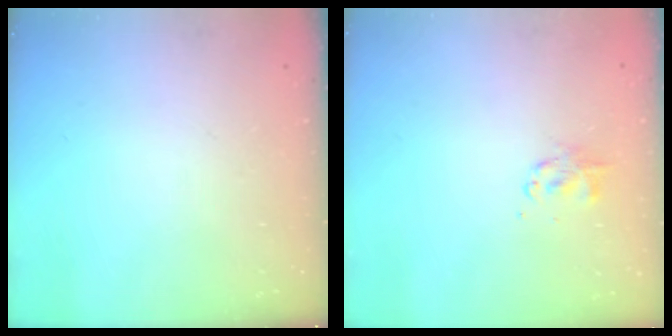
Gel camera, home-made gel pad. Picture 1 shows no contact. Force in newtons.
{"total": 2.8, "press": 2.7, "slide": 0.4}